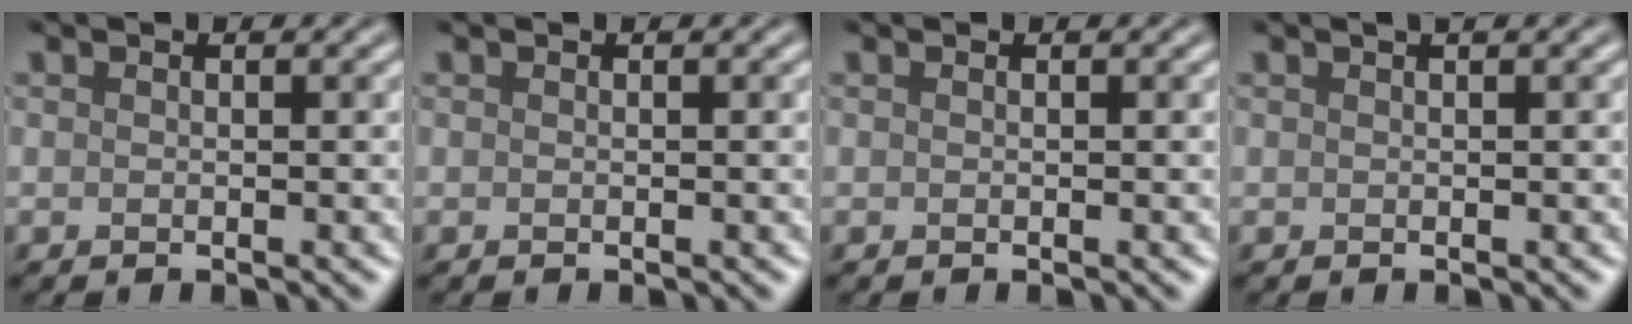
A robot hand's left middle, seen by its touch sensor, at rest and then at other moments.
{"total": 0.0}
{"total": 0.0}
{"total": 1.0, "force": [0.6, 0.2, 0.8], "torque": [-0.009, 0.008, 0.007]}